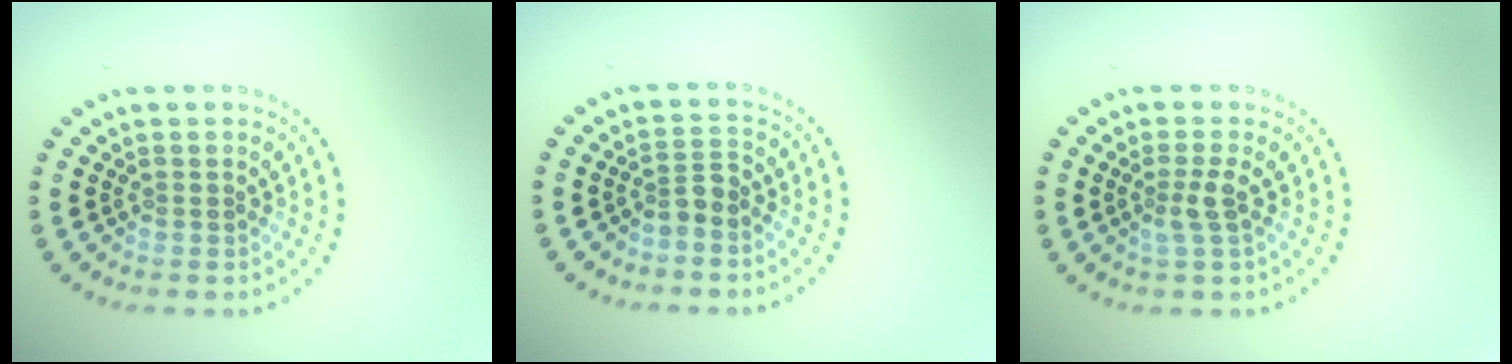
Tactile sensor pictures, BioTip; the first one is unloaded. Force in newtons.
{"total": 1.7, "press": 1.3, "slide": 1.1}
{"total": 1.8, "press": 1.3, "slide": 1.2}